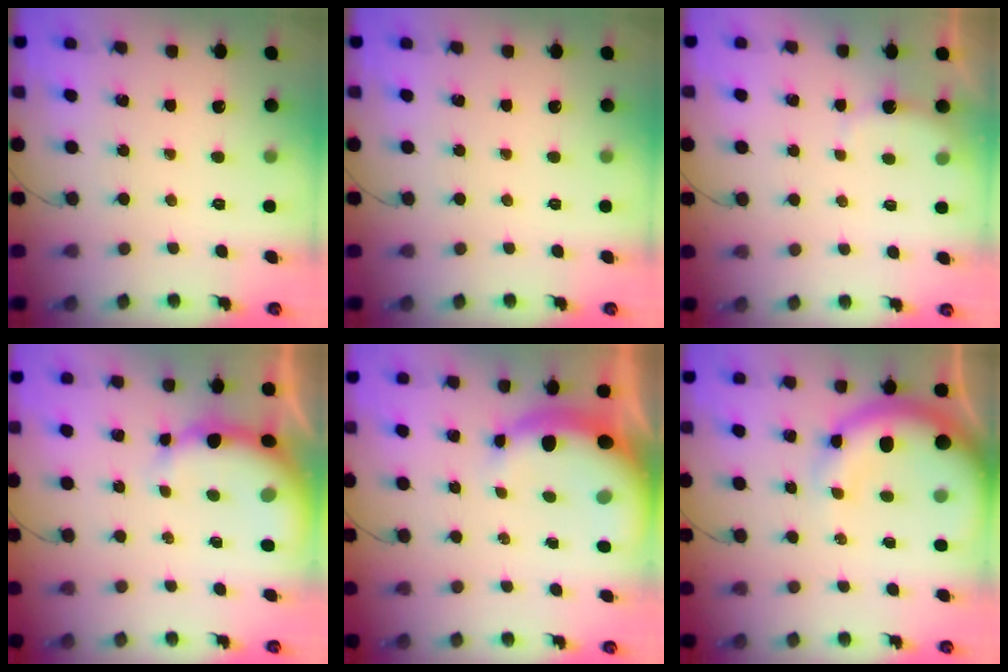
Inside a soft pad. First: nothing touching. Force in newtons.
{"total": 0.0}
{"total": 3.0, "press": 2.9, "slide": 0.7}
{"total": 8.7, "press": 8.7, "slide": 1.0}
{"total": 8.2, "press": 8.0, "slide": 1.6}
{"total": 10.9, "press": 10.7, "slide": 2.4}